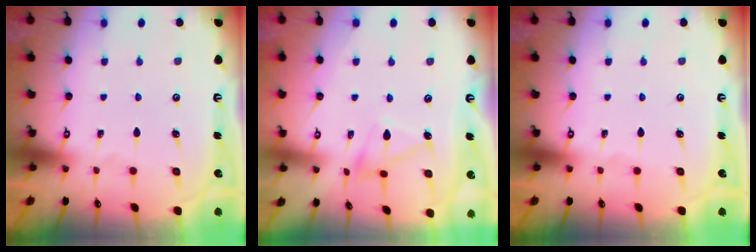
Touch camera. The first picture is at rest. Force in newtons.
{"total": 8.4, "press": 8.3, "slide": 0.8}
{"total": 0.0}